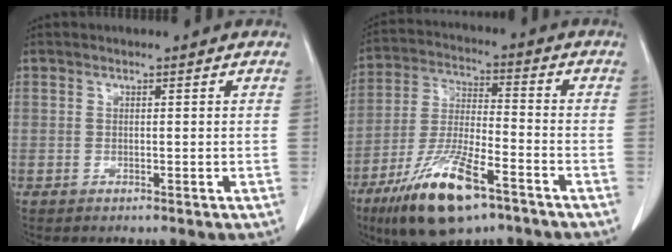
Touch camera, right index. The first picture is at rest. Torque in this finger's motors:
{"motor_torque": [1.28, -0.86, 0.63, 0.21]}